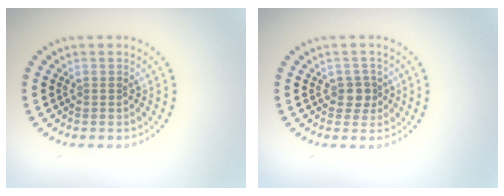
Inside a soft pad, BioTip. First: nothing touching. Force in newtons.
{"total": 1.7, "press": 1.5, "slide": 0.9}